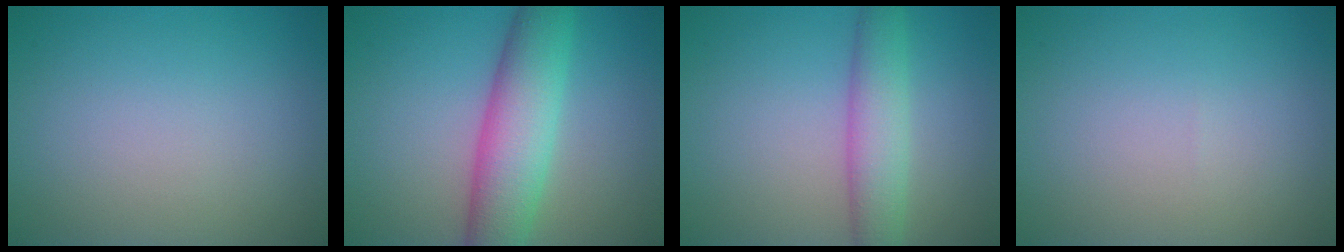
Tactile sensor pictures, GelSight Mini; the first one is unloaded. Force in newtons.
{"total": 7.1, "press": 7.1, "slide": 0.2}
{"total": 4.1, "press": 4.1, "slide": 0.1}
{"total": 0.0}